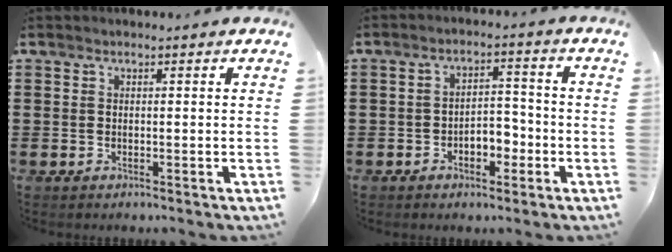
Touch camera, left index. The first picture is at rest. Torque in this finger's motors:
{"motor_torque": [0.18, 0.17, 0.13, 0.06]}